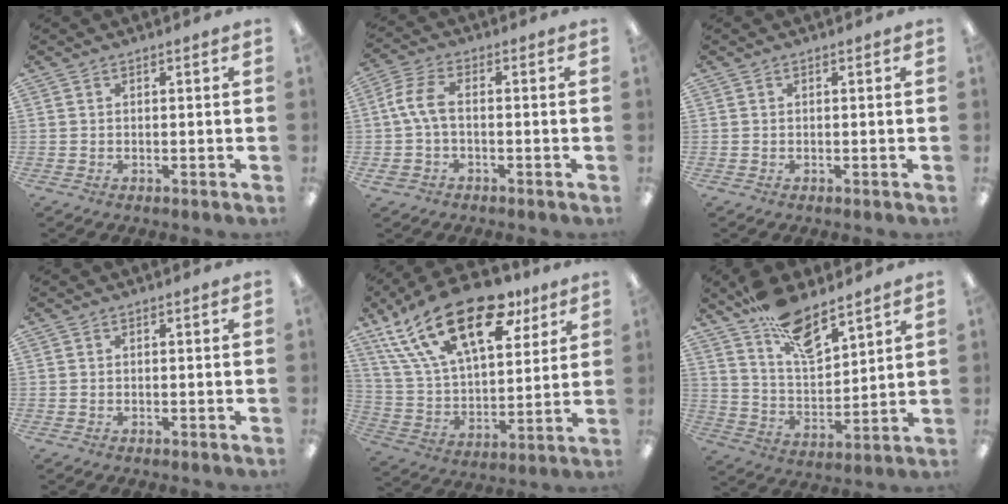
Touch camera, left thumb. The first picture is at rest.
{"total": 8.0, "force": [-0.1, 4.4, 6.6], "torque": [-0.143, 0.007, -0.003]}
{"total": 0.0}
{"total": 0.0}
{"total": 25.8, "force": [14.9, 12.6, 17.0], "torque": [-0.305, -0.073, 0.260]}
{"total": 13.7, "force": [10.5, 5.3, 7.1], "torque": [-0.119, -0.065, 0.190]}